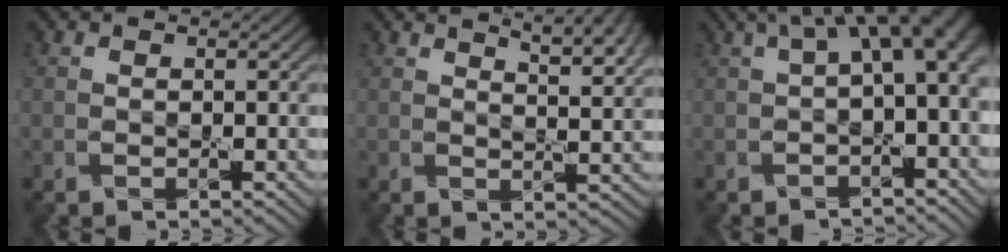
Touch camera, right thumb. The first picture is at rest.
{"total": 7.3, "force": [4.8, 1.8, 5.2], "torque": [-0.063, 0.009, 0.058]}
{"total": 8.4, "force": [1.6, 3.2, 7.5], "torque": [-0.111, 0.018, 0.027]}